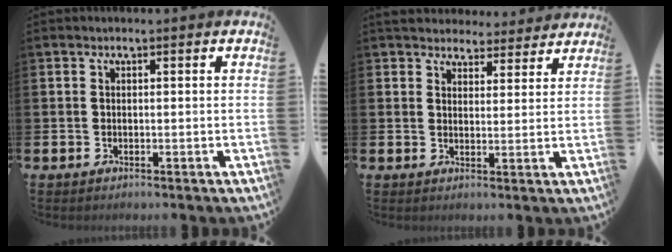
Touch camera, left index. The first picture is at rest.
{"total": 4.6, "force": [4.4, 1.3, 0.2], "torque": [-0.018, -0.028, 0.080]}